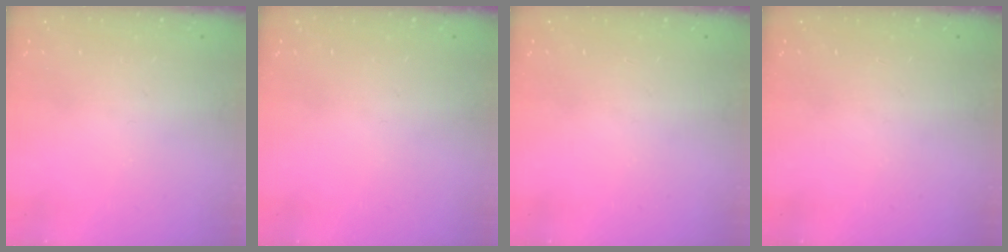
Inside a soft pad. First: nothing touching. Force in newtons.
{"total": 0.0}
{"total": 0.0}
{"total": 0.0}